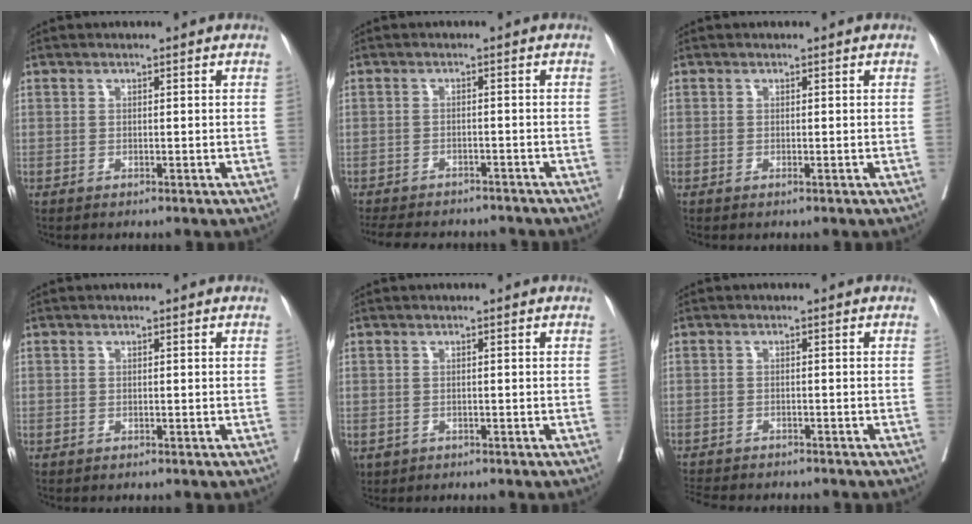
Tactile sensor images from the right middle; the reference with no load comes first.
{"total": 12.2, "force": [-10.8, 4.0, 4.0], "torque": [-0.083, -0.001, -0.138]}
{"total": 0.0}
{"total": 0.0}
{"total": 1.7, "force": [-0.6, 1.5, 0.6], "torque": [-0.013, 0.000, 0.002]}
{"total": 8.3, "force": [-7.4, 2.2, 3.0], "torque": [-0.053, -0.007, -0.103]}